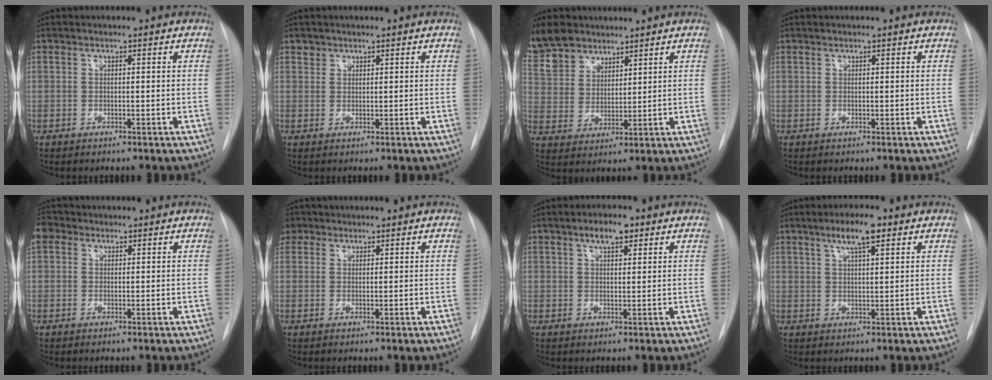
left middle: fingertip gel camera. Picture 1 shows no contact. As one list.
[{"total": 1.0, "force": [0.8, 0.7, -0.2], "torque": [0.014, -0.001, 0.009]}, {"total": 10.9, "force": [8.6, 6.1, 3.0], "torque": [-0.073, 0.014, 0.178]}, {"total": 0.0}, {"total": 2.9, "force": [1.5, 2.3, 0.9], "torque": [-0.017, 0.015, 0.026]}, {"total": 3.4, "force": [2.2, 2.5, 0.5], "torque": [-0.006, 0.011, 0.041]}, {"total": 3.8, "force": [2.3, 1.4, 2.7], "torque": [-0.049, 0.006, 0.038]}, {"total": 5.5, "force": [3.2, 0.9, 4.4], "torque": [-0.083, 0.006, 0.054]}]